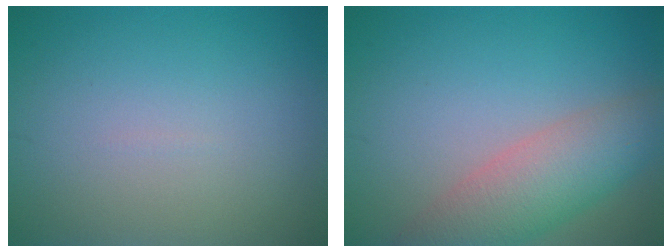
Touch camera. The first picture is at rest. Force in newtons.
{"total": 5.7, "press": 5.7, "slide": 0.3}